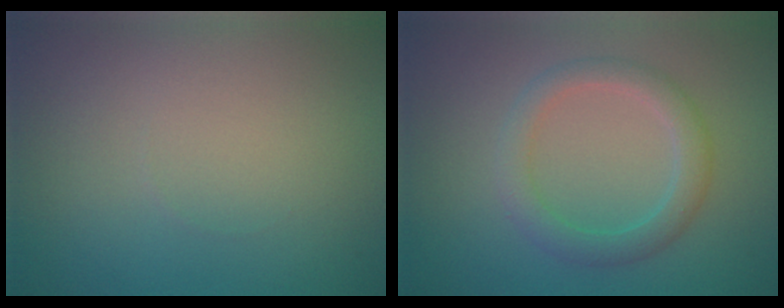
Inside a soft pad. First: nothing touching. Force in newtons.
{"total": 2.9, "press": 2.9, "slide": 0.2}